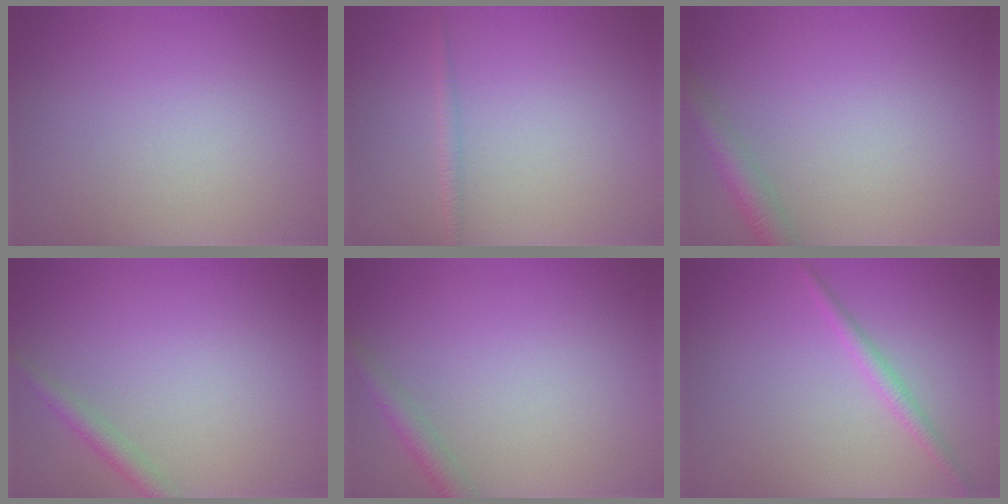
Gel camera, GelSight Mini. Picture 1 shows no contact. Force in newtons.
{"total": 1.0, "press": 1.0, "slide": 0.0}
{"total": 2.5, "press": 2.5, "slide": 0.1}
{"total": 1.7, "press": 1.7, "slide": 0.1}
{"total": 1.9, "press": 1.9, "slide": 0.1}
{"total": 1.5, "press": 1.5, "slide": 0.0}